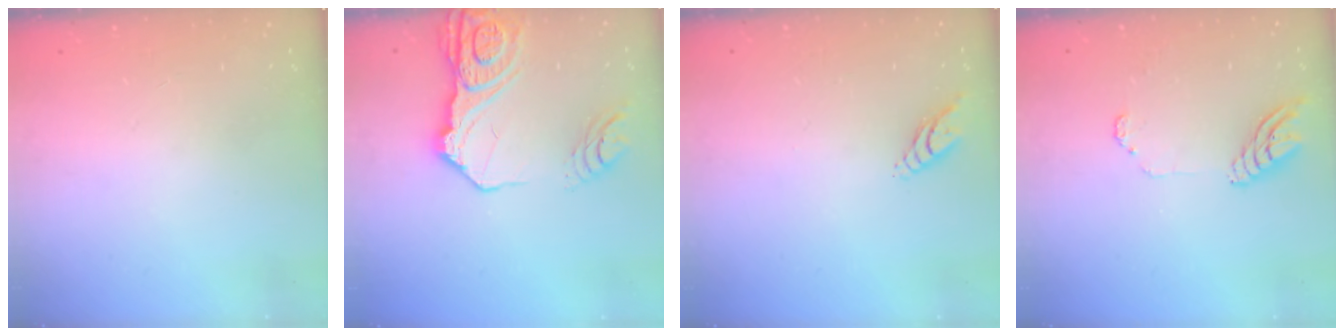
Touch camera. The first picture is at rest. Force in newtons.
{"total": 17.1, "press": 17.0, "slide": 2.0}
{"total": 4.7, "press": 4.7, "slide": 0.1}
{"total": 9.4, "press": 9.3, "slide": 0.9}